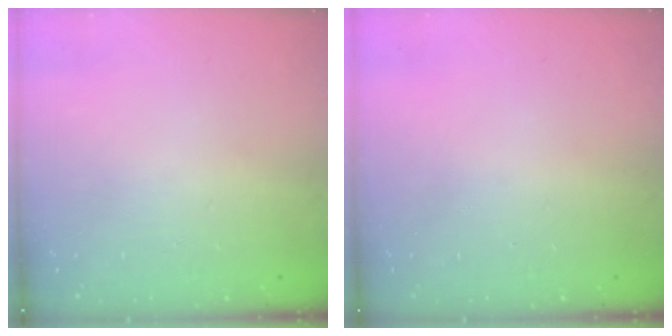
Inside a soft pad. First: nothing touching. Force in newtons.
{"total": 0.0}